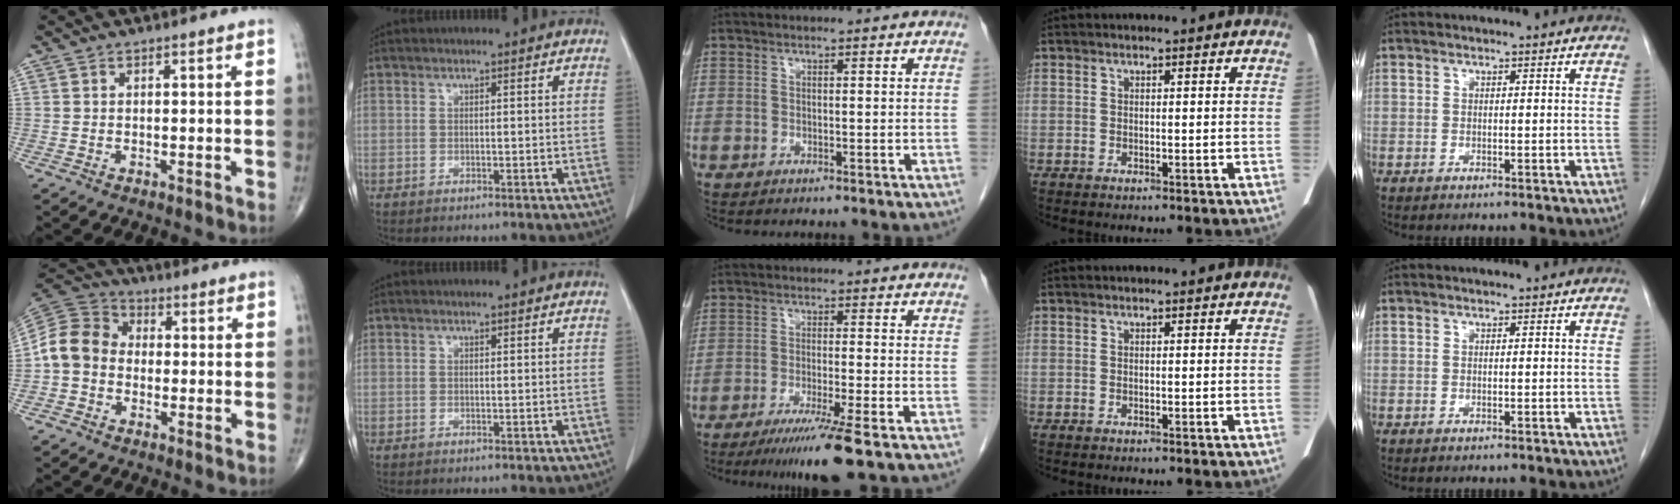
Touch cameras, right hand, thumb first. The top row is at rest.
{"thumb": {"total": 9.4, "force": [-1.3, 7.8, 5.0], "torque": [-0.086, 0.033, -0.041]}, "middle": {"total": 8.0, "force": [-5.4, -1.2, 5.8], "torque": [-0.091, -0.025, -0.093]}}